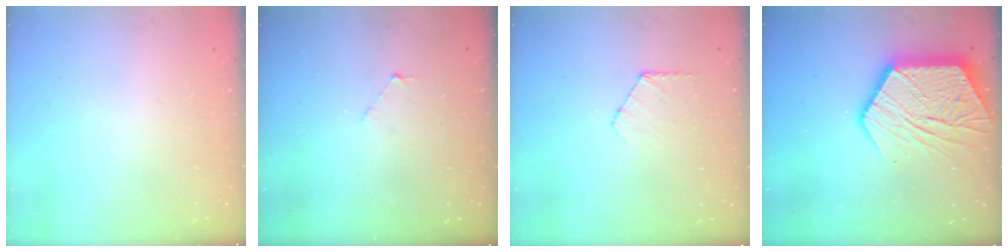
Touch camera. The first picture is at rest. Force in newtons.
{"total": 1.6, "press": 1.6, "slide": 0.1}
{"total": 5.2, "press": 5.2, "slide": 0.4}
{"total": 21.3, "press": 21.2, "slide": 1.8}